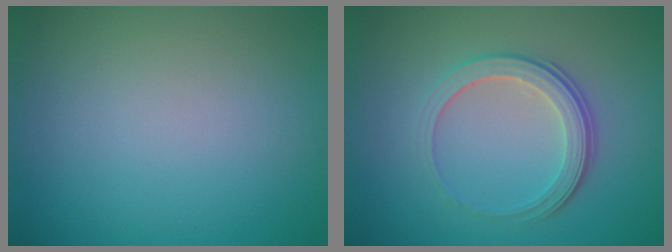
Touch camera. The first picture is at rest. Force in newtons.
{"total": 3.4, "press": 2.7, "slide": 2.1}